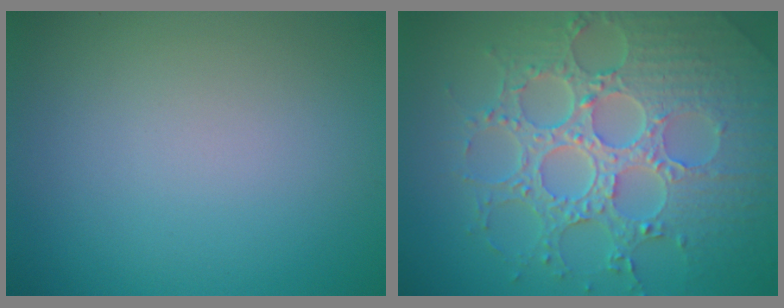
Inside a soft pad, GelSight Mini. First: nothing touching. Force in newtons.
{"total": 8.3, "press": 6.1, "slide": 5.6}